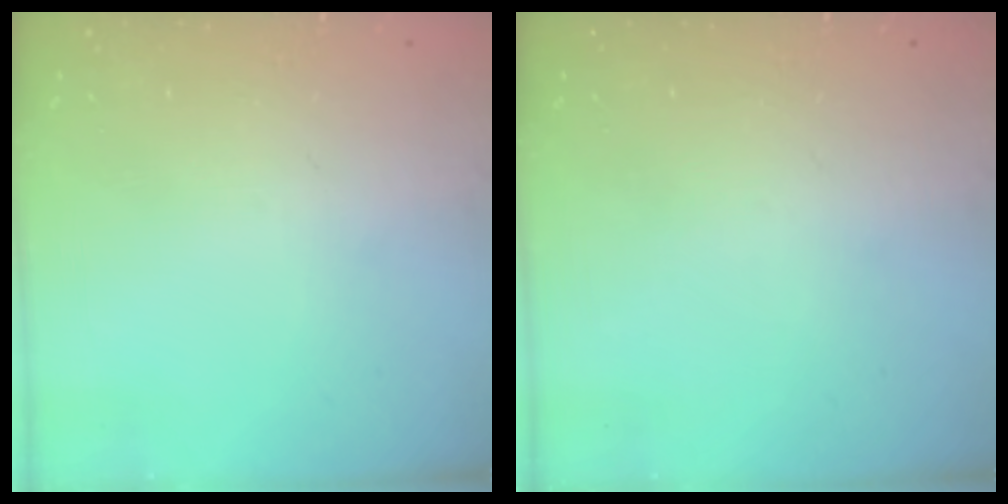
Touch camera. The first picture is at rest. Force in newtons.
{"total": 0.0}